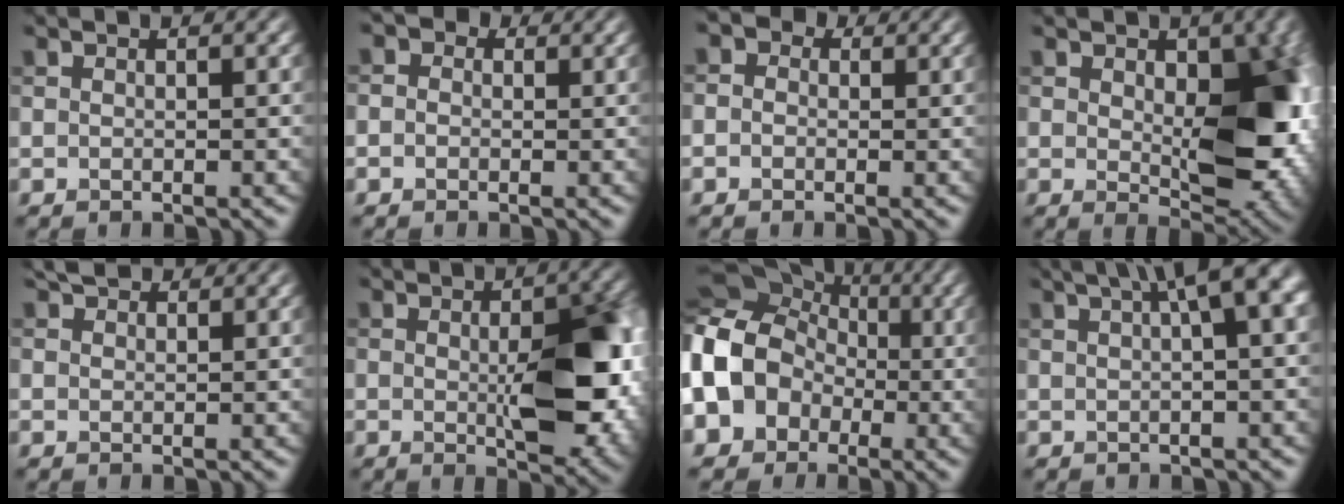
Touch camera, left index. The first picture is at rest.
{"total": 2.9, "force": [0.8, 2.4, 1.4], "torque": [-0.015, 0.010, -0.023]}
{"total": 3.5, "force": [1.0, 2.8, 1.7], "torque": [-0.016, 0.014, -0.027]}
{"total": 10.9, "force": [0.5, 6.3, 9.0], "torque": [-0.123, -0.021, 0.018]}
{"total": 2.1, "force": [1.6, 1.1, 0.7], "torque": [-0.013, 0.004, 0.027]}
{"total": 10.1, "force": [-0.5, 4.5, 9.0], "torque": [-0.131, -0.014, 0.006]}
{"total": 12.7, "force": [-2.0, 11.0, 6.0], "torque": [-0.149, 0.002, -0.074]}
{"total": 8.4, "force": [3.7, 2.7, 7.1], "torque": [-0.072, 0.033, 0.042]}